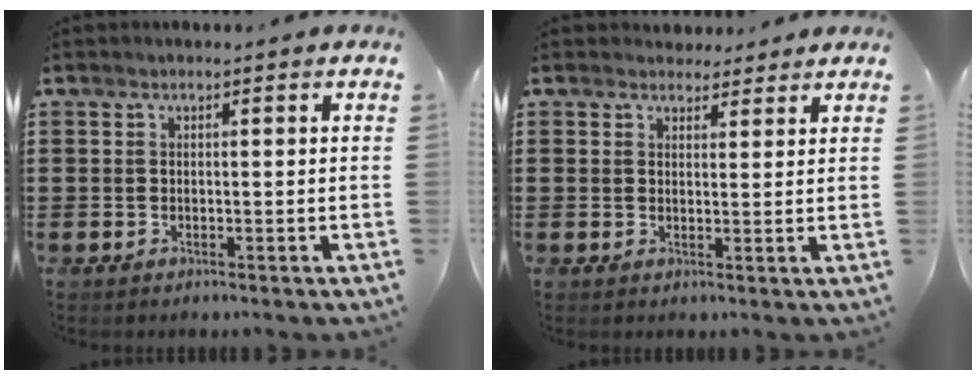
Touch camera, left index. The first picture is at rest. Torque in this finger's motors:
{"motor_torque": [2.14, 0.00, 0.06, -0.04]}